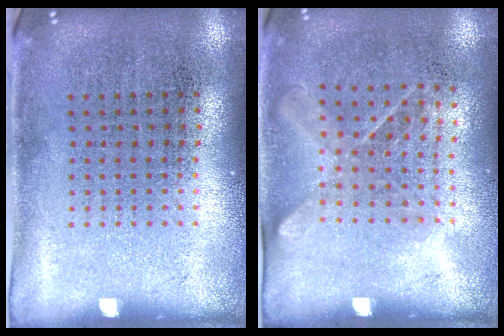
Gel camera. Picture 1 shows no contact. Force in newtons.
{"total": 1.2, "press": 1.0, "slide": 0.7}